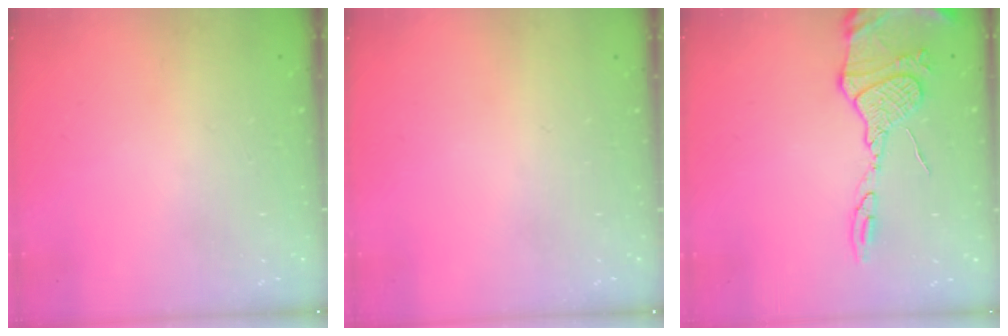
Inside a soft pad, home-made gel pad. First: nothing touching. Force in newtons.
{"total": 0.0}
{"total": 13.9, "press": 13.8, "slide": 1.3}